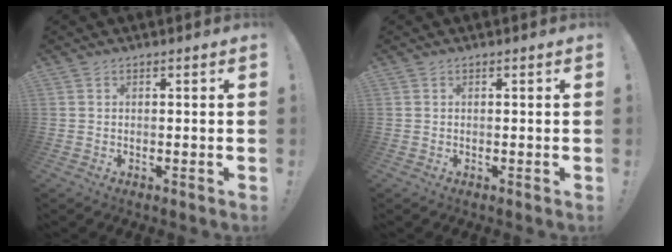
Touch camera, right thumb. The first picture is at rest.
{"total": 0.0}